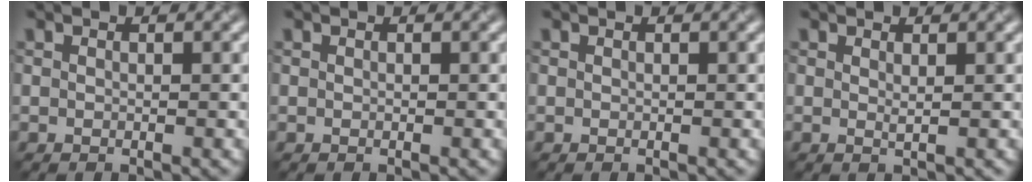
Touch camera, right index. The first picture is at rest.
{"total": 0.0}
{"total": 0.0}
{"total": 0.6, "force": [0.3, 0.0, 0.5], "torque": [-0.009, -0.002, 0.006]}